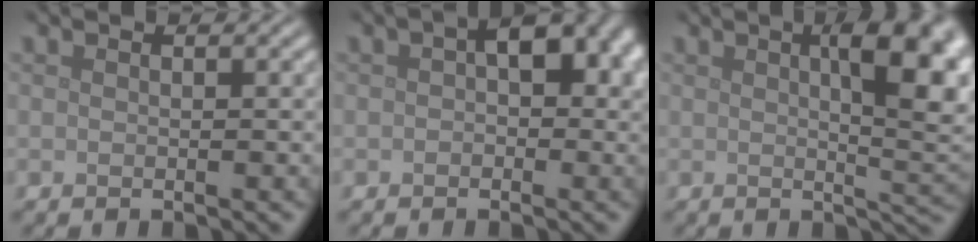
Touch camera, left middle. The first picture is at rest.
{"total": 5.6, "force": [1.1, 3.3, 4.4], "torque": [-0.046, 0.010, 0.004]}
{"total": 9.5, "force": [2.4, 3.1, 8.6], "torque": [-0.088, 0.011, 0.031]}